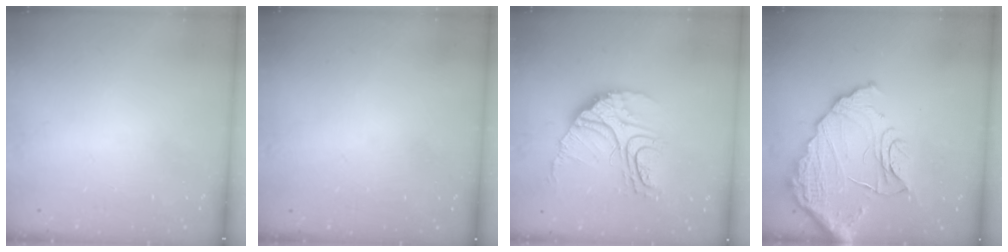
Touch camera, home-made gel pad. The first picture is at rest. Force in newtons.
{"total": 3.5, "press": 3.5, "slide": 0.1}
{"total": 19.0, "press": 18.9, "slide": 2.1}
{"total": 16.2, "press": 16.1, "slide": 1.4}